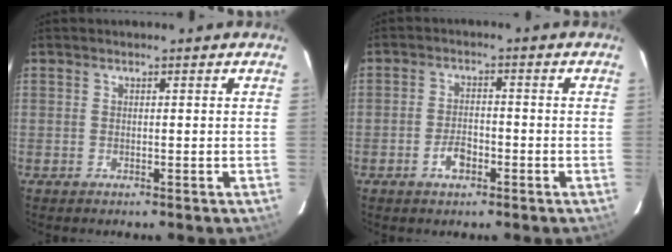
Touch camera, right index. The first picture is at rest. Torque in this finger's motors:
{"motor_torque": [0.62, -0.26, 0.11, 0.03]}